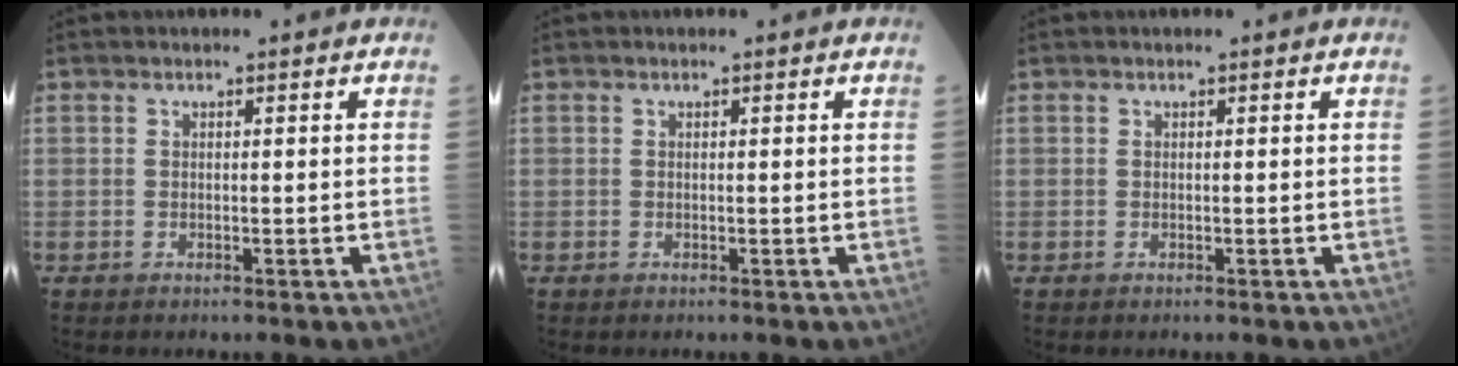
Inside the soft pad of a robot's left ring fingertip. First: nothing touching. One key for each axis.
{"total": 0.0}
{"total": 0.0}